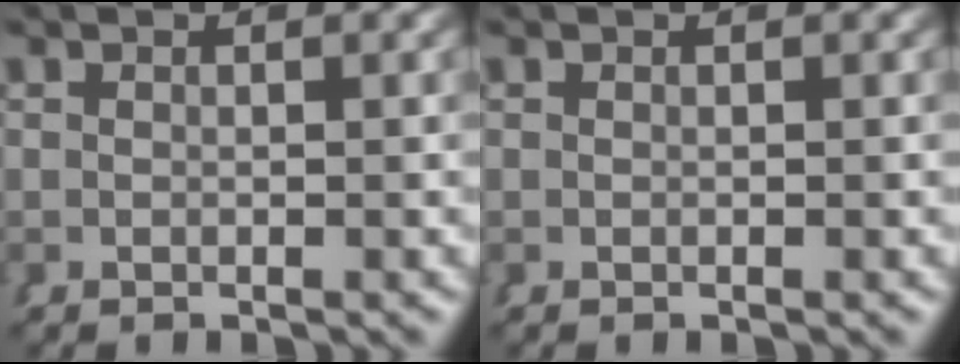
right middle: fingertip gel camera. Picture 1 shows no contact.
{"total": 0.0}